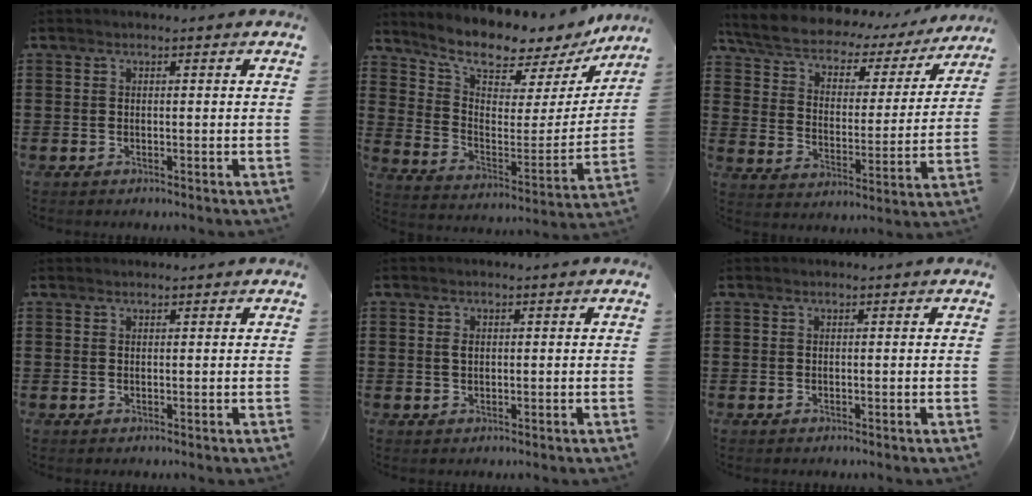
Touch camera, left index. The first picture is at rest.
{"total": 6.9, "force": [6.4, 1.7, 1.8], "torque": [-0.053, -0.064, 0.100]}
{"total": 5.8, "force": [5.0, 1.9, 2.4], "torque": [-0.071, -0.036, 0.082]}
{"total": 0.7, "force": [0.7, 0.2, 0.0], "torque": [-0.002, 0.001, 0.014]}
{"total": 1.2, "force": [0.3, 0.7, 0.8], "torque": [-0.020, 0.006, 0.005]}
{"total": 0.0}